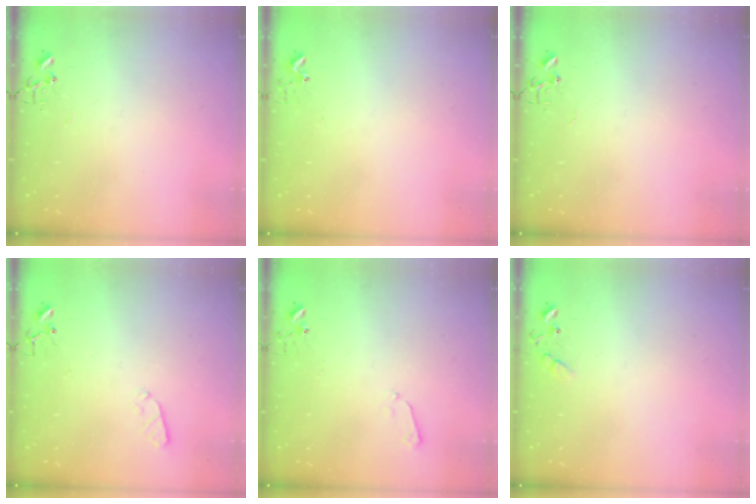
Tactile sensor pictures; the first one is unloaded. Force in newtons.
{"total": 4.2, "press": 4.2, "slide": 0.4}
{"total": 0.0}
{"total": 2.9, "press": 2.8, "slide": 0.5}
{"total": 3.3, "press": 3.2, "slide": 0.6}
{"total": 8.9, "press": 8.9, "slide": 0.5}